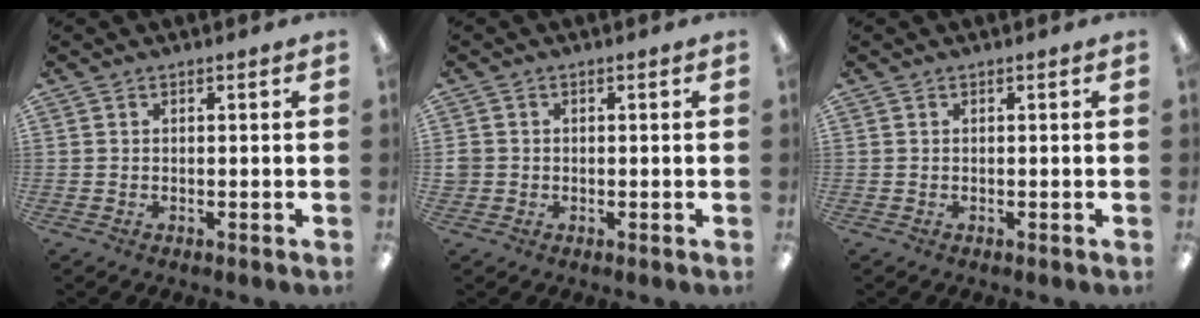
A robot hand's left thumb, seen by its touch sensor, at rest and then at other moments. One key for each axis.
{"total": 1.8, "fx": -0.3, "fy": 1.8, "fz": 0.2, "tx": -0.005, "ty": 0.003, "tz": -0.008}
{"total": 0.0}